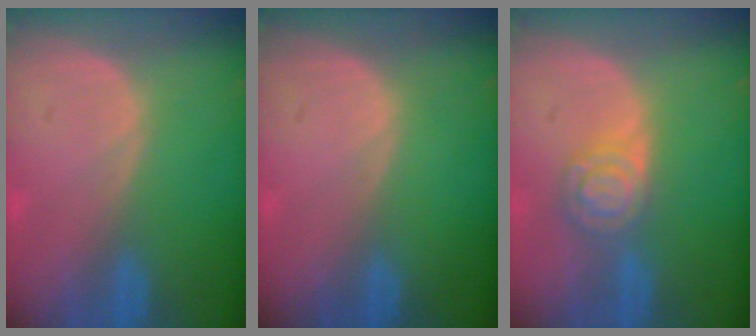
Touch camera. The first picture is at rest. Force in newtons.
{"total": 0.0}
{"total": 5.5, "press": 4.9, "slide": 2.6}